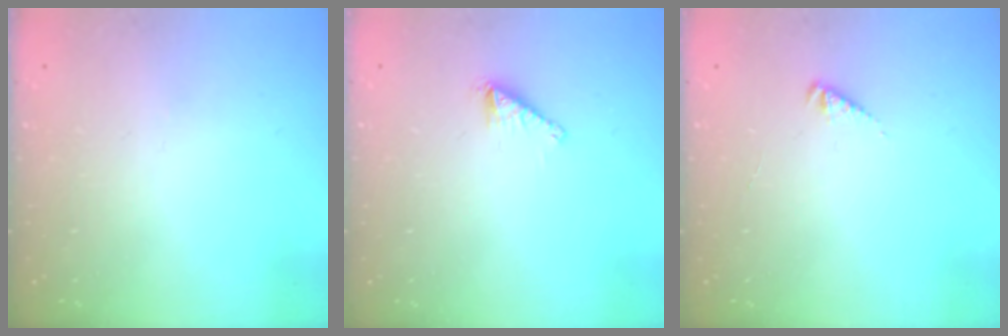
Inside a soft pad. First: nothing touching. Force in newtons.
{"total": 1.7, "press": 1.7, "slide": 0.2}
{"total": 1.9, "press": 1.9, "slide": 0.3}